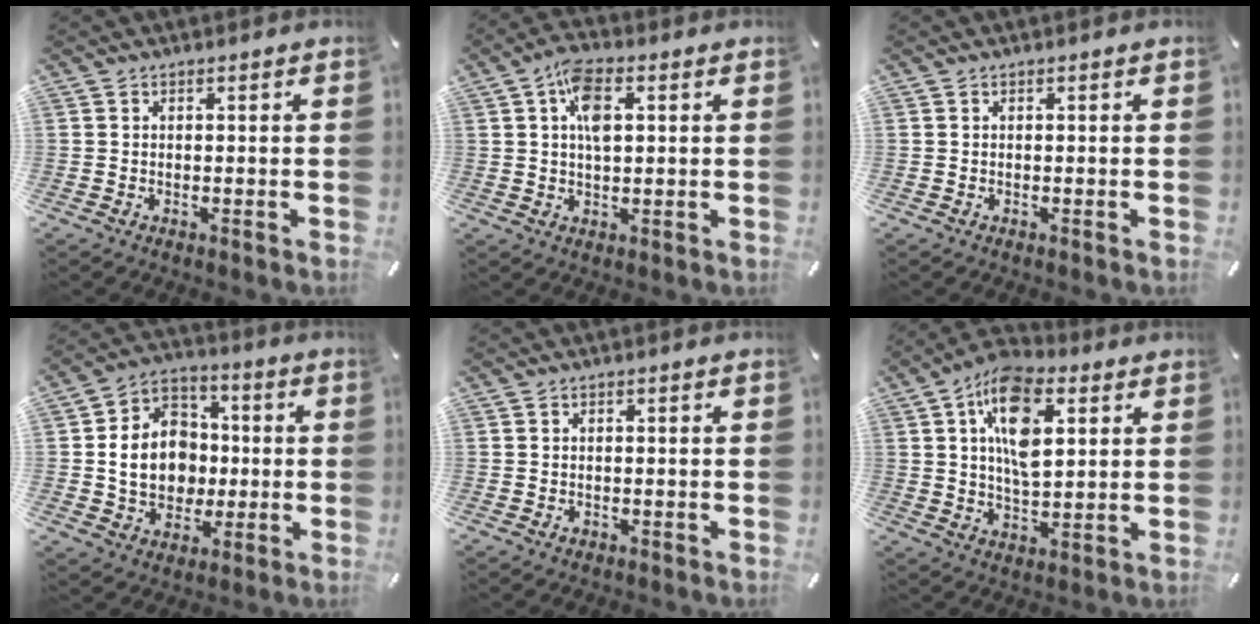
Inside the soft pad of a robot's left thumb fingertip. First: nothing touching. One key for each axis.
{"total": 7.1, "fx": 1.9, "fy": 3.8, "fz": 5.7, "tx": -0.095, "ty": 0.002, "tz": 0.029}
{"total": 0.0}
{"total": 13.3, "fx": -0.9, "fy": 11.5, "fz": 6.7, "tx": -0.147, "ty": 0.016, "tz": -0.011}
{"total": 0.7, "fx": -0.3, "fy": 0.5, "fz": 0.4, "tx": -0.007, "ty": 0.002, "tz": -0.007}
{"total": 14.6, "fx": 5.0, "fy": 8.1, "fz": 11.0, "tx": -0.196, "ty": -0.004, "tz": 0.086}